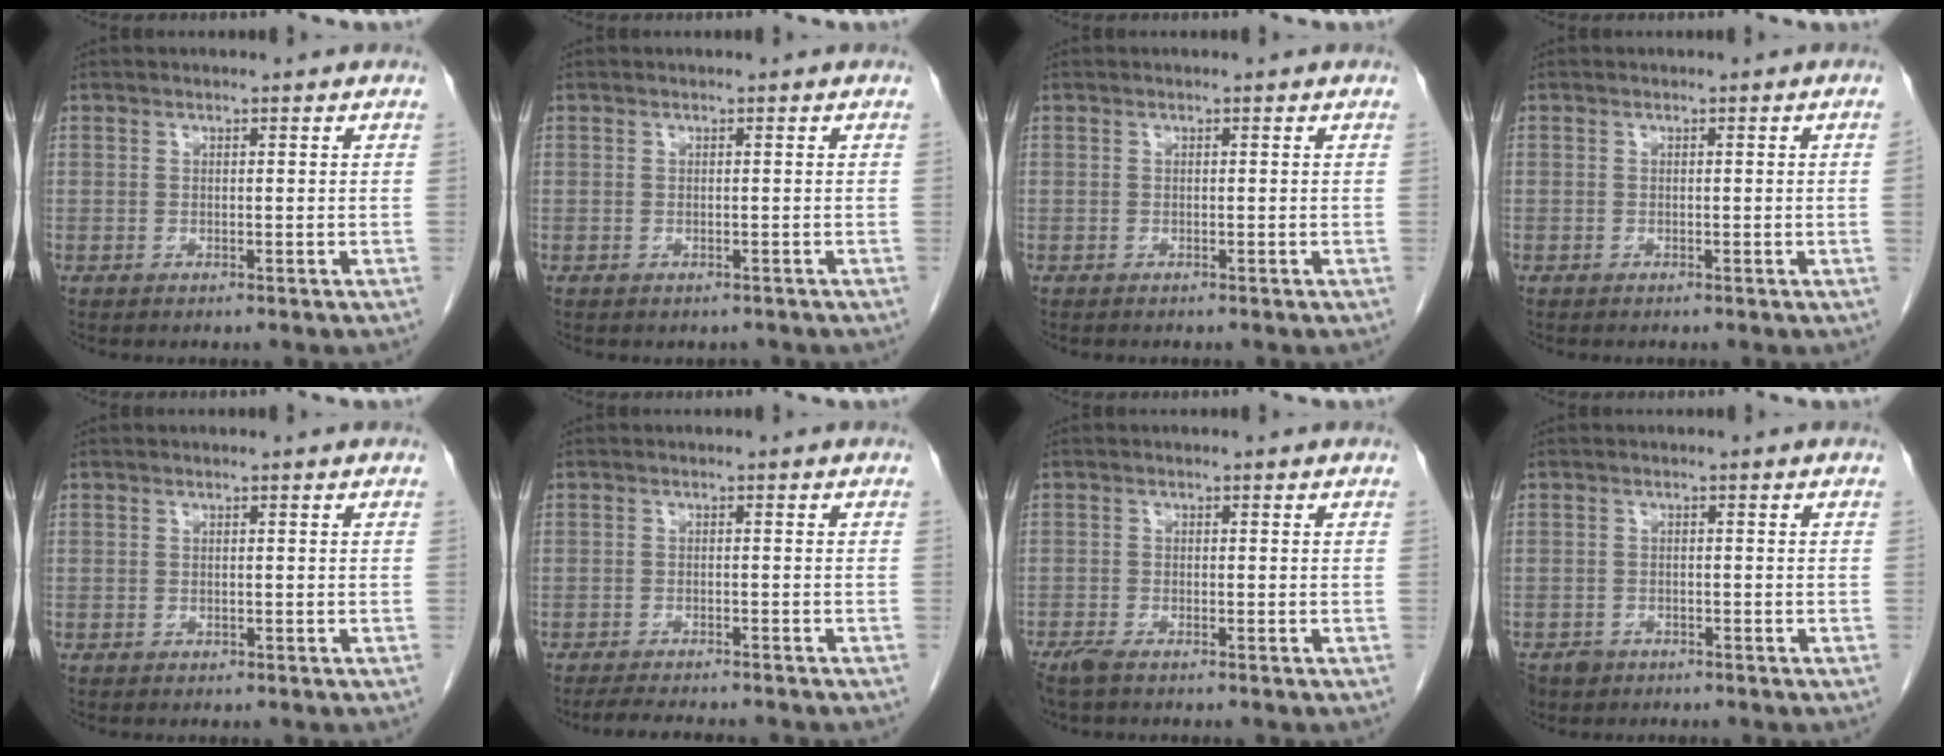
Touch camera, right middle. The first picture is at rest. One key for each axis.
{"total": 0.6, "fx": -0.5, "fy": 0.4, "fz": 0.1, "tx": -0.003, "ty": 0.001, "tz": -0.007}
{"total": 0.0}
{"total": 0.6, "fx": 0.0, "fy": -0.3, "fz": 0.5, "tx": 0.001, "ty": 0.003, "tz": 0.002}
{"total": 0.0}
{"total": 7.6, "fx": -6.7, "fy": 1.0, "fz": 3.3, "tx": -0.048, "ty": -0.011, "tz": -0.095}
{"total": 2.4, "fx": -1.9, "fy": 0.4, "fz": 1.4, "tx": -0.034, "ty": -0.008, "tz": -0.037}
{"total": 3.3, "fx": -2.4, "fy": 2.3, "fz": 0.5, "tx": -0.010, "ty": 0.001, "tz": -0.038}